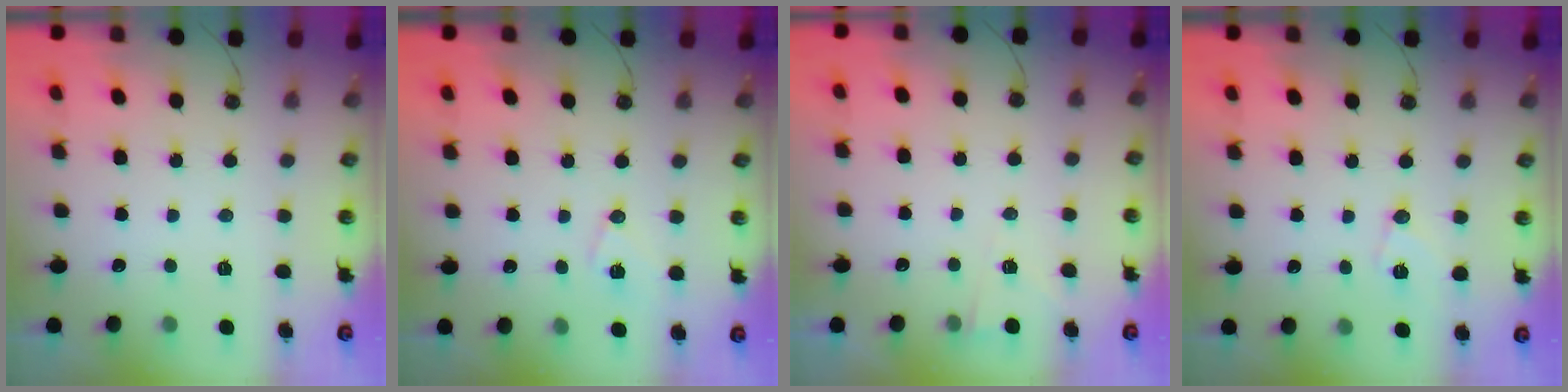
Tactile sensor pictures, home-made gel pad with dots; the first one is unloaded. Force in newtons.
{"total": 8.2, "press": 8.2, "slide": 0.7}
{"total": 2.7, "press": 2.1, "slide": 1.6}
{"total": 7.0, "press": 6.9, "slide": 1.1}